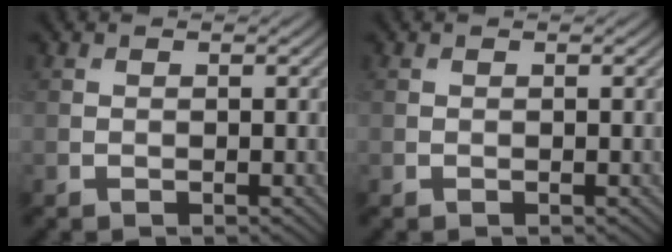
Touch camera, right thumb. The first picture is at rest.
{"total": 0.0}